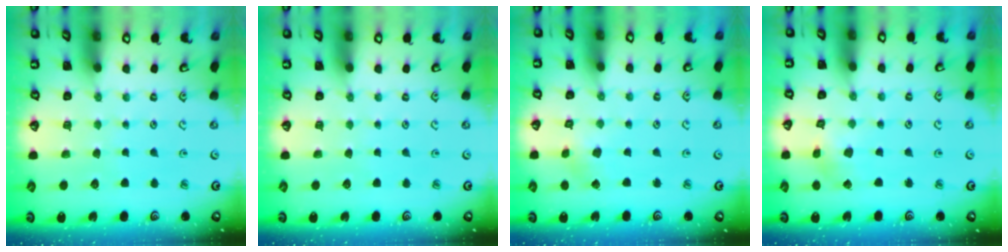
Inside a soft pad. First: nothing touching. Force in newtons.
{"total": 0.0}
{"total": 2.2, "press": 2.2, "slide": 0.2}
{"total": 2.3, "press": 2.3, "slide": 0.2}